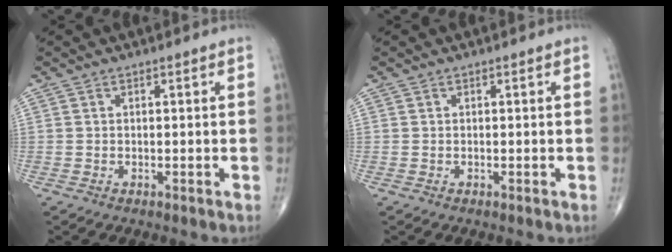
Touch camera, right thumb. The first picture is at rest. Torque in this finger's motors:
{"motor_torque": [-0.07, -0.11, 0.18, 0.05, -0.02]}